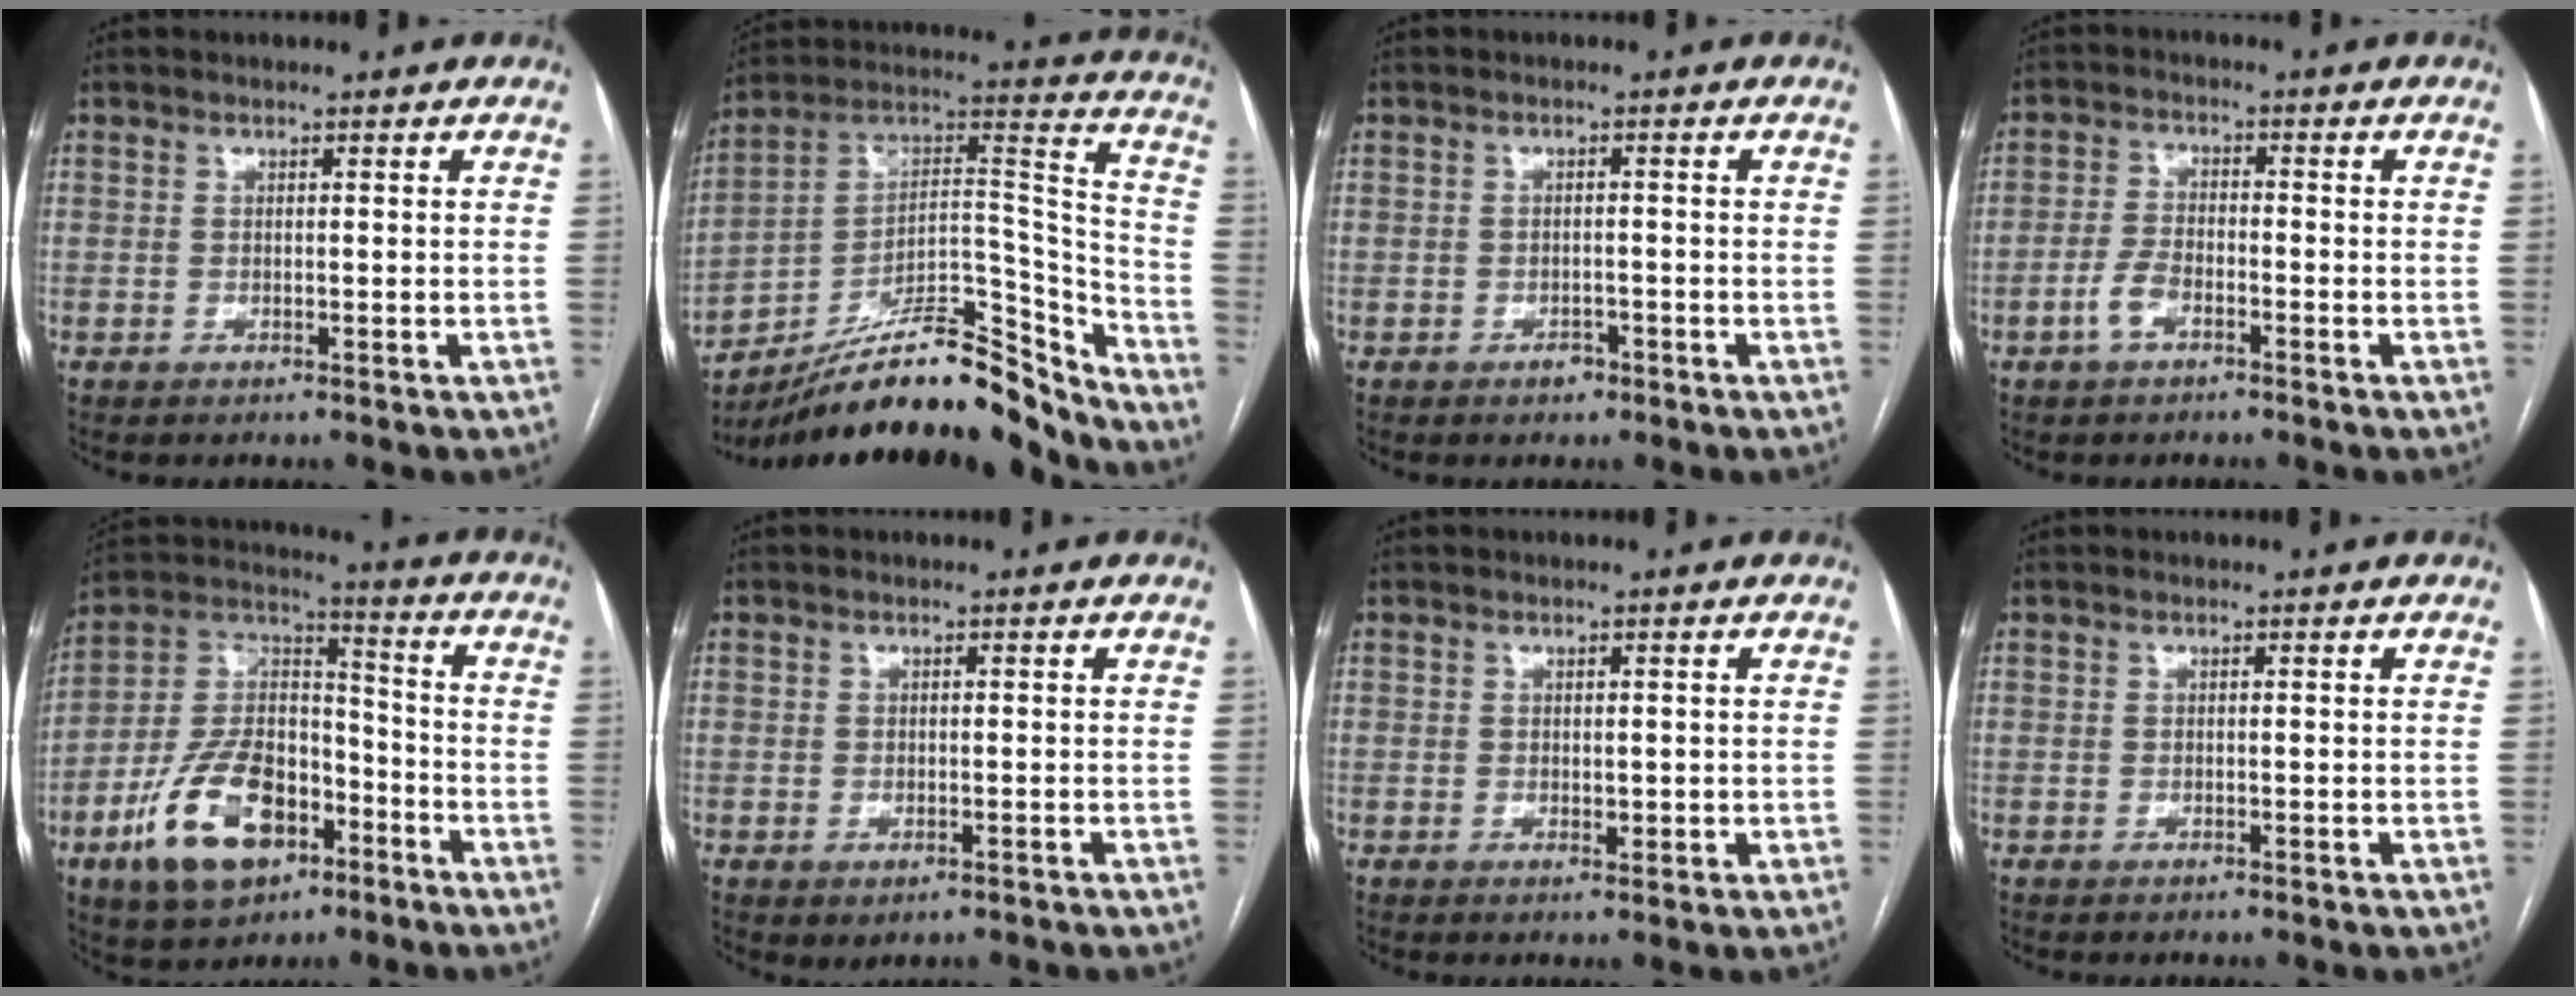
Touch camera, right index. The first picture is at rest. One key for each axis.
{"total": 24.1, "fx": -20.5, "fy": 5.1, "fz": 11.7, "tx": -0.166, "ty": 0.052, "tz": -0.327}
{"total": 1.8, "fx": -1.2, "fy": 1.3, "fz": 0.7, "tx": -0.009, "ty": 0.005, "tz": -0.011}
{"total": 4.0, "fx": -2.2, "fy": 1.7, "fz": 2.8, "tx": -0.064, "ty": 0.007, "tz": -0.042}
{"total": 16.9, "fx": -8.0, "fy": 9.1, "fz": 11.8, "tx": -0.239, "ty": 0.015, "tz": -0.135}
{"total": 1.8, "fx": -0.7, "fy": 1.1, "fz": 1.2, "tx": -0.019, "ty": -0.002, "tz": 0.001}
{"total": 1.4, "fx": -0.1, "fy": 0.8, "fz": 1.1, "tx": -0.013, "ty": -0.003, "tz": 0.002}
{"total": 0.0}